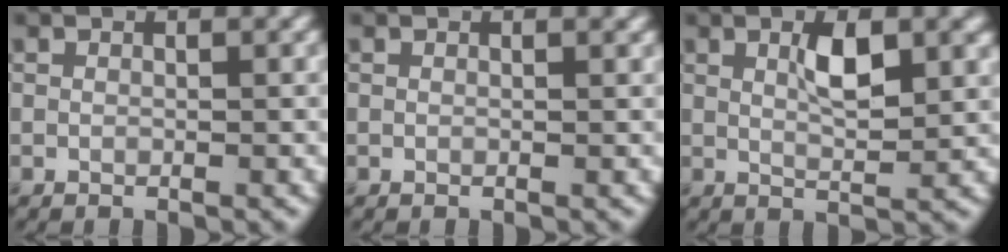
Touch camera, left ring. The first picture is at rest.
{"total": 0.6, "force": [0.4, 0.2, 0.4], "torque": [-0.001, 0.004, 0.005]}
{"total": 3.7, "force": [1.2, 1.1, 3.3], "torque": [-0.060, 0.002, 0.021]}